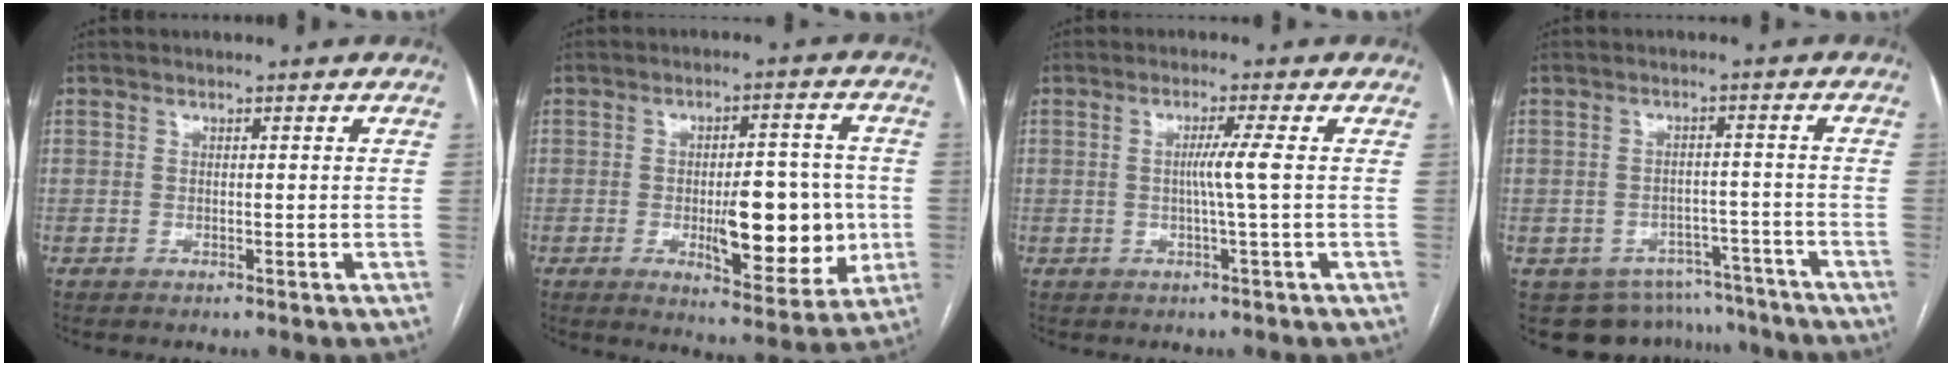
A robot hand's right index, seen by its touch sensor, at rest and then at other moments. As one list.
[{"total": 12.5, "force": [-1.9, 4.6, 11.5], "torque": [-0.154, 0.005, -0.017]}, {"total": 3.2, "force": [0.0, -1.0, 3.0], "torque": [-0.053, -0.002, -0.002]}, {"total": 10.7, "force": [-9.0, 5.8, 0.8], "torque": [-0.002, 0.025, -0.105]}]